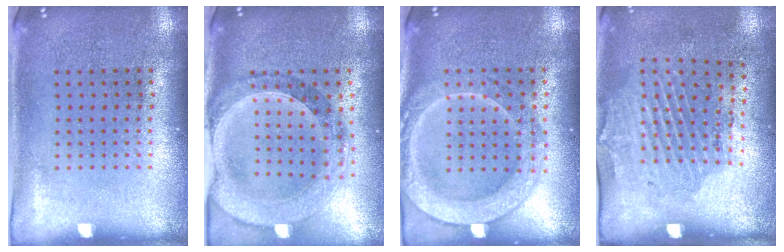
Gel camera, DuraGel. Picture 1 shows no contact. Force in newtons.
{"total": 1.5, "press": 1.4, "slide": 0.4}
{"total": 2.0, "press": 2.0, "slide": 0.3}
{"total": 1.9, "press": 1.2, "slide": 1.5}